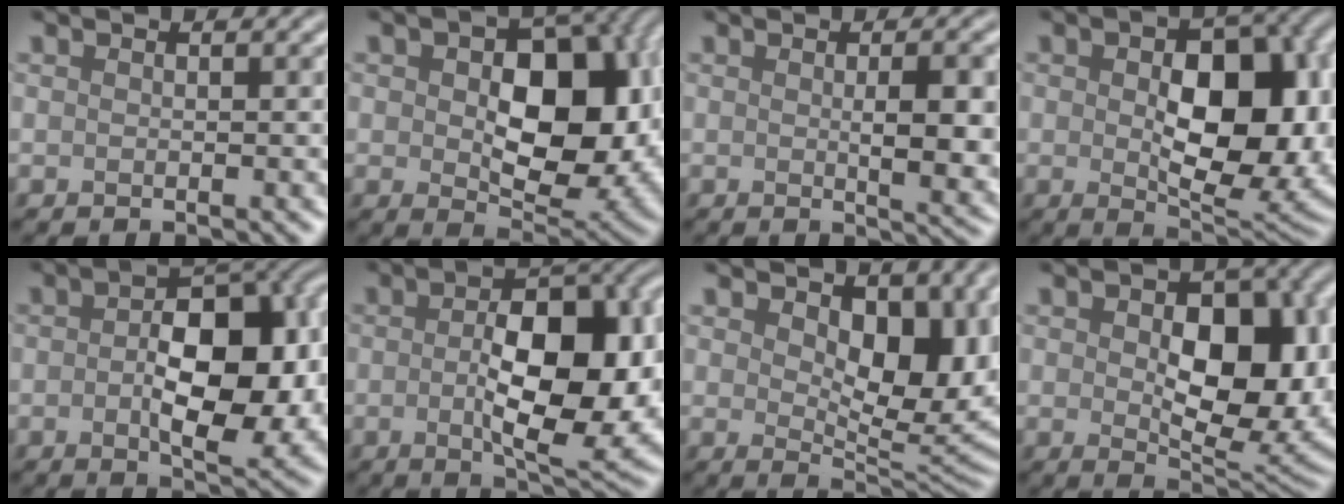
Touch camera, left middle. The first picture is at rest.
{"total": 12.2, "force": [0.5, 7.4, 9.7], "torque": [-0.135, -0.008, 0.018]}
{"total": 5.0, "force": [0.1, 1.2, 4.8], "torque": [-0.068, -0.004, 0.006]}
{"total": 11.5, "force": [0.0, 6.6, 9.5], "torque": [-0.135, -0.008, 0.010]}
{"total": 11.3, "force": [-0.1, 6.1, 9.5], "torque": [-0.122, 0.002, 0.000]}
{"total": 10.8, "force": [-0.7, 5.0, 9.5], "torque": [-0.137, -0.002, -0.008]}
{"total": 8.1, "force": [1.8, 4.7, 6.3], "torque": [-0.102, -0.013, 0.029]}
{"total": 10.2, "force": [0.4, 5.9, 8.3], "torque": [-0.121, -0.008, 0.011]}